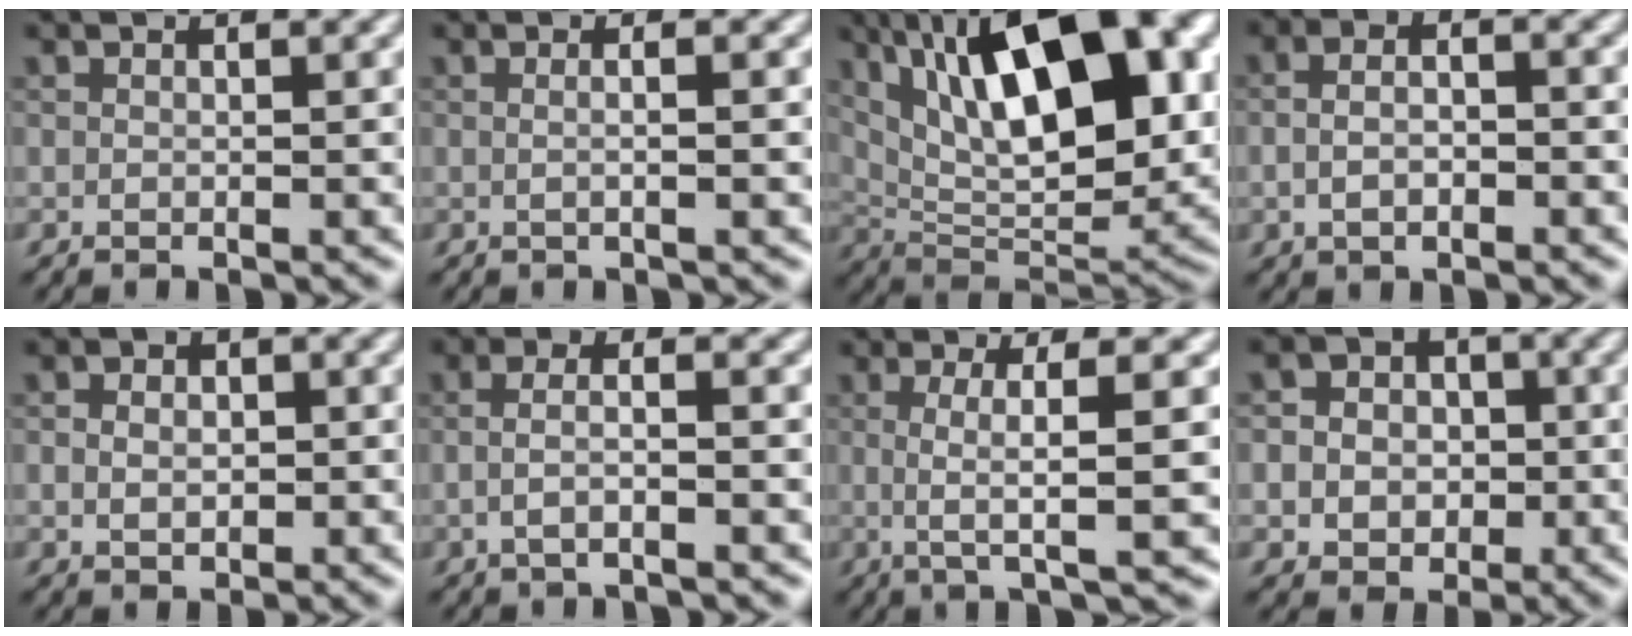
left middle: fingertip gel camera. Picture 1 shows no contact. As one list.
[{"total": 1.8, "force": [-0.2, 0.7, 1.7], "torque": [-0.015, -0.001, -0.018]}, {"total": 14.3, "force": [5.1, 5.7, 12.1], "torque": [-0.183, 0.010, 0.088]}, {"total": 2.8, "force": [-1.1, 1.3, 2.2], "torque": [-0.047, 0.001, -0.013]}, {"total": 2.3, "force": [-0.4, 1.8, 1.4], "torque": [-0.015, 0.011, -0.011]}, {"total": 2.5, "force": [-1.0, 0.7, 2.2], "torque": [-0.043, -0.001, -0.016]}, {"total": 5.1, "force": [-0.3, 0.8, 5.1], "torque": [-0.091, 0.007, -0.002]}, {"total": 6.8, "force": [-0.5, 6.3, 2.5], "torque": [-0.037, 0.033, -0.029]}]